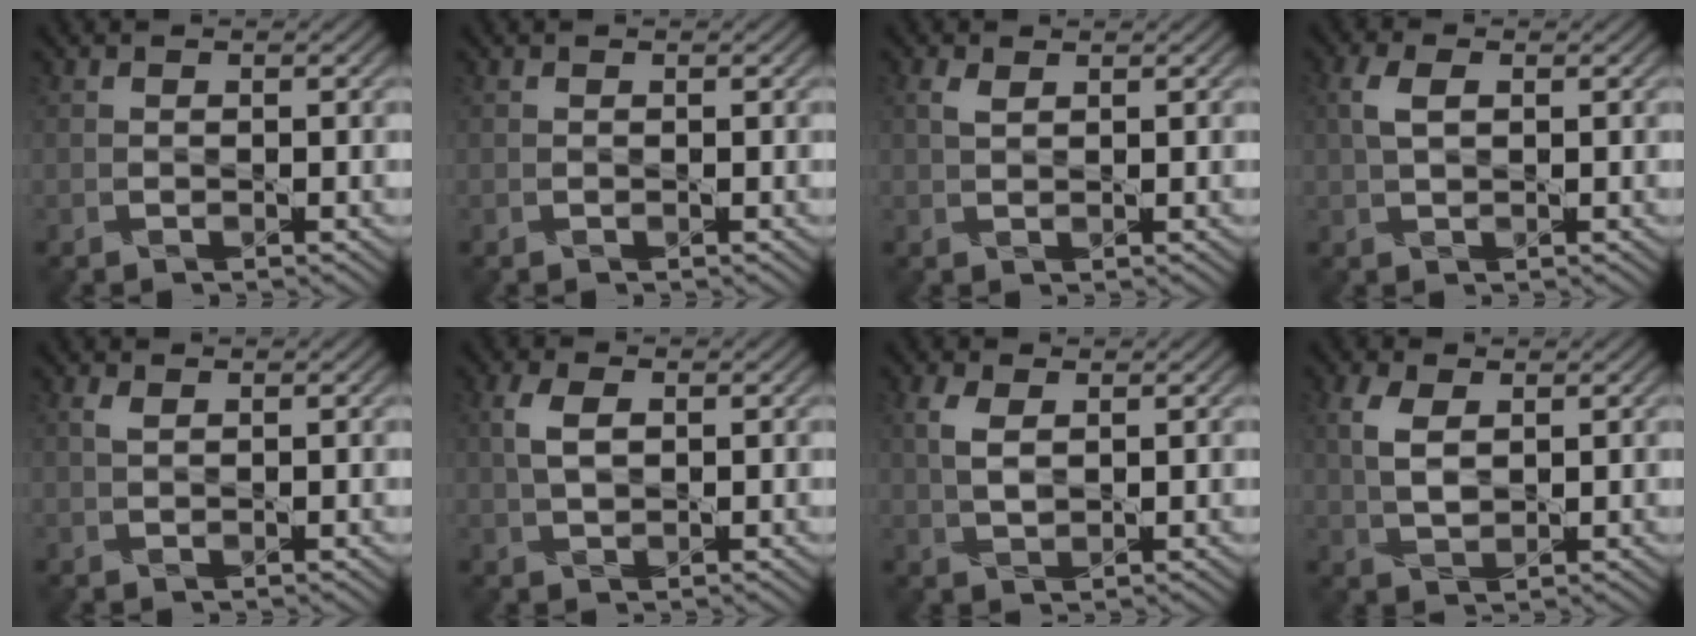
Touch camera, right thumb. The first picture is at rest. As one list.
[{"total": 0.0}, {"total": 1.4, "force": [1.0, 0.5, 1.0], "torque": [-0.027, 0.004, 0.017]}, {"total": 2.7, "force": [0.9, 1.3, 2.2], "torque": [-0.059, 0.006, 0.014]}, {"total": 1.1, "force": [0.7, 0.3, 0.8], "torque": [-0.022, 0.003, 0.012]}, {"total": 3.2, "force": [1.0, 1.6, 2.6], "torque": [-0.067, 0.005, 0.016]}, {"total": 2.9, "force": [1.2, 1.3, 2.3], "torque": [-0.062, 0.005, 0.023]}, {"total": 3.9, "force": [1.5, 2.0, 3.0], "torque": [-0.078, 0.005, 0.028]}]